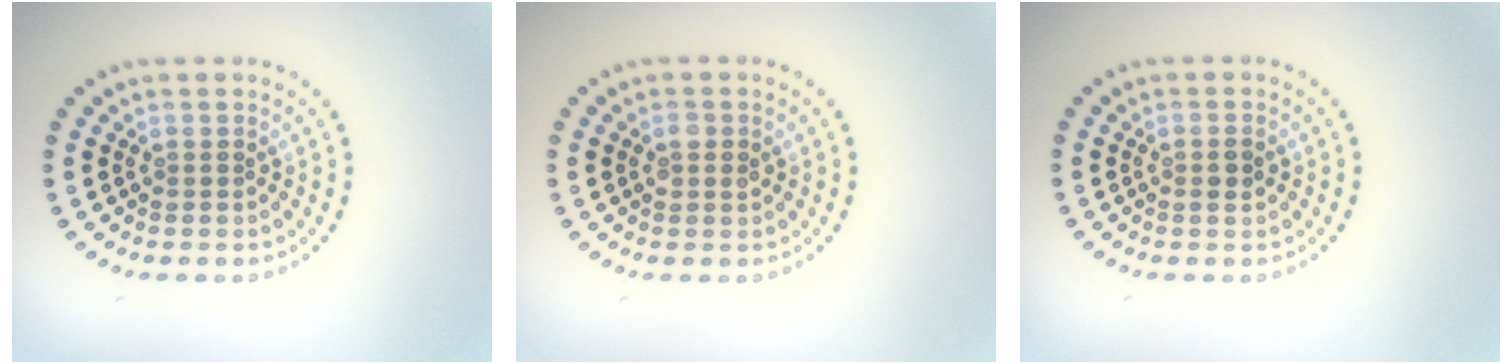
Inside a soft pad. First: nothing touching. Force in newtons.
{"total": 1.2, "press": 1.2, "slide": 0.3}
{"total": 1.1, "press": 1.1, "slide": 0.2}